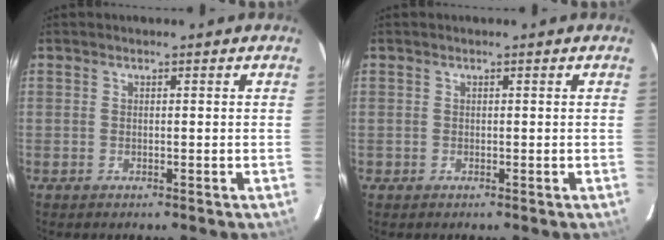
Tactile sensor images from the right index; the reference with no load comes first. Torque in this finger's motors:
{"motor_torque": [-0.98, 0.75, -1.05, -0.21]}